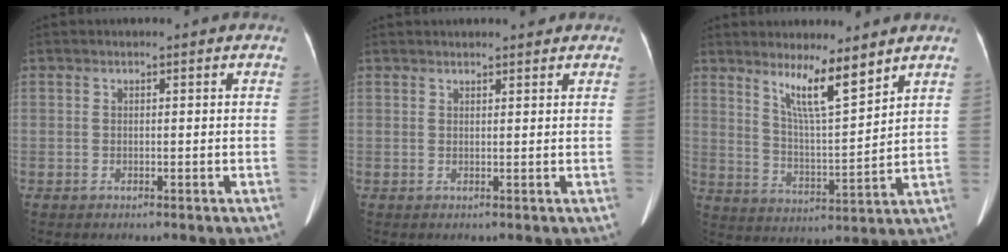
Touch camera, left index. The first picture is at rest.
{"total": 3.2, "force": [2.9, 0.5, 1.1], "torque": [-0.014, 0.014, 0.037]}
{"total": 8.4, "force": [6.2, 0.4, 5.7], "torque": [-0.109, -0.015, 0.115]}